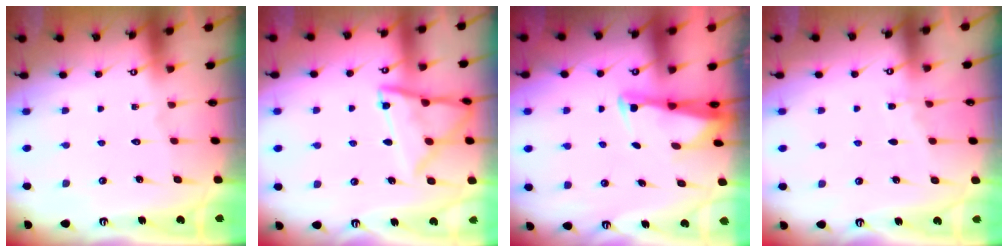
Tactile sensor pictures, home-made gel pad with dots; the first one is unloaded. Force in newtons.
{"total": 12.7, "press": 12.6, "slide": 1.2}
{"total": 2.6, "press": 2.5, "slide": 0.6}
{"total": 2.5, "press": 2.4, "slide": 0.4}